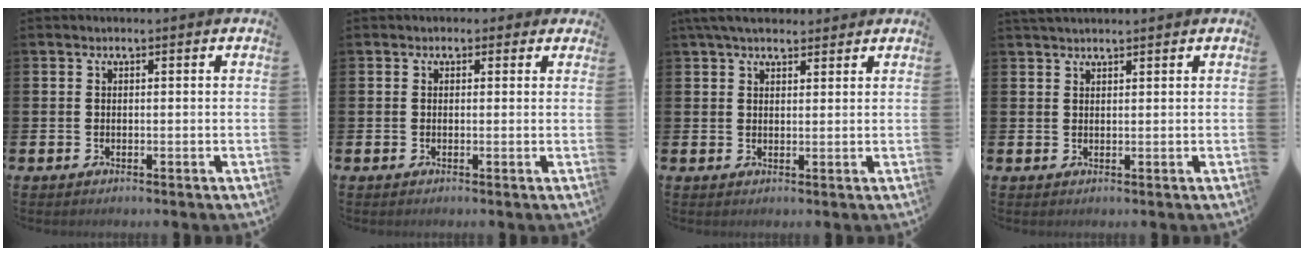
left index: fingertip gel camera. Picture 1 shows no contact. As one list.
[{"total": 0.9, "force": [0.3, 0.8, 0.1], "torque": [-0.001, 0.010, 0.004]}, {"total": 4.3, "force": [3.7, 1.6, 1.4], "torque": [-0.024, -0.012, 0.067]}, {"total": 1.5, "force": [1.5, 0.2, 0.3], "torque": [-0.004, -0.001, 0.027]}]